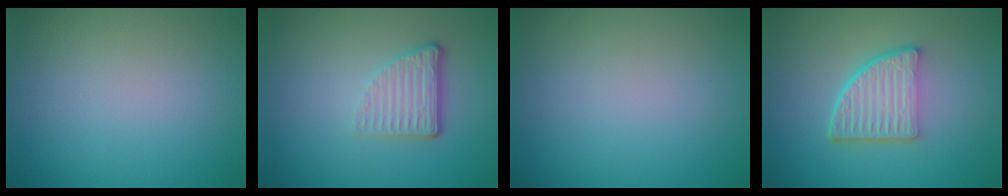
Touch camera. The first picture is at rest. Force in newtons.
{"total": 3.7, "press": 2.5, "slide": 2.8}
{"total": 0.0}
{"total": 5.5, "press": 3.9, "slide": 3.9}